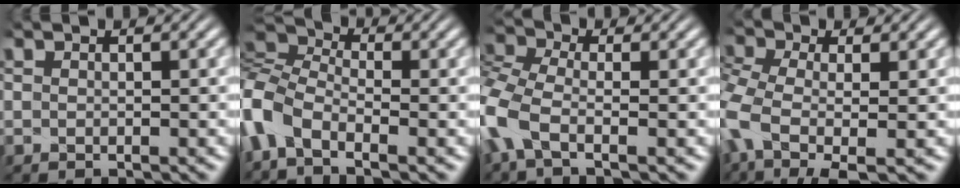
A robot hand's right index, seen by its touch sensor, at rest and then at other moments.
{"total": 7.8, "force": [-1.1, 6.3, 4.5], "torque": [-0.121, -0.009, -0.030]}
{"total": 5.5, "force": [-1.4, 3.9, 3.7], "torque": [-0.114, -0.007, -0.032]}
{"total": 6.0, "force": [-1.7, 3.7, 4.4], "torque": [-0.121, -0.023, -0.023]}